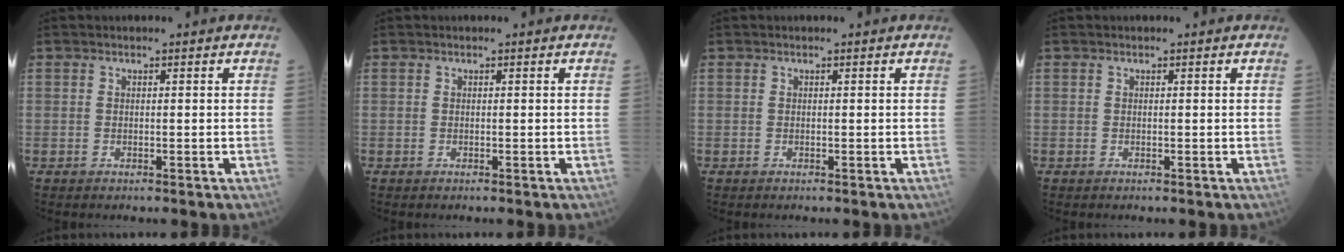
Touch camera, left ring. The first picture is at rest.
{"total": 0.0}
{"total": 0.0}
{"total": 0.0}